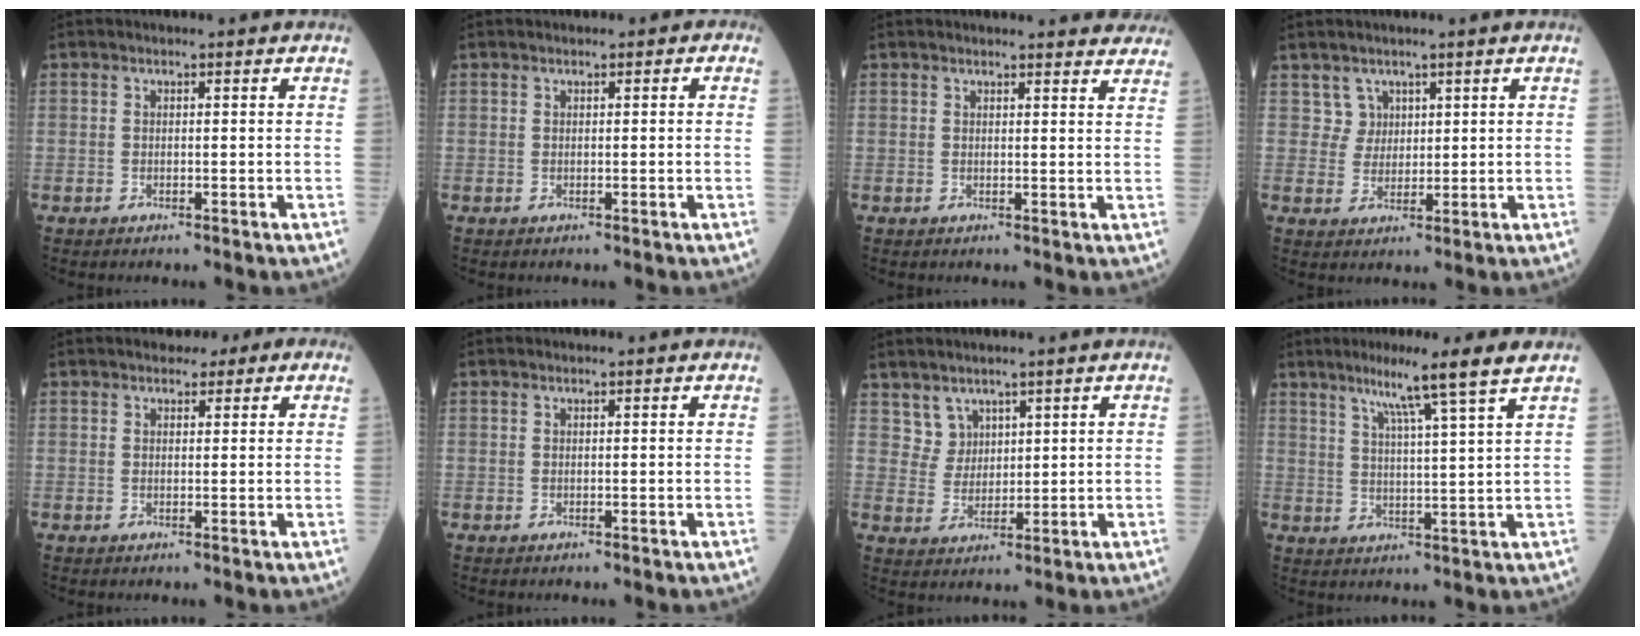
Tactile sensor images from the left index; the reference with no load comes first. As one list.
[{"total": 0.7, "force": [0.2, 0.4, 0.5], "torque": [-0.008, 0.009, 0.000]}, {"total": 10.4, "force": [10.0, 1.3, 2.2], "torque": [0.004, -0.008, 0.084]}, {"total": 2.6, "force": [1.5, 2.2, -0.2], "torque": [0.006, 0.004, 0.023]}, {"total": 4.7, "force": [3.0, 2.3, 2.8], "torque": [-0.031, 0.025, 0.037]}, {"total": 0.0}, {"total": 3.4, "force": [2.4, 2.4, 0.0], "torque": [-0.004, 0.007, 0.051]}, {"total": 8.6, "force": [6.0, -2.1, 5.9], "torque": [-0.094, 0.000, 0.093]}]